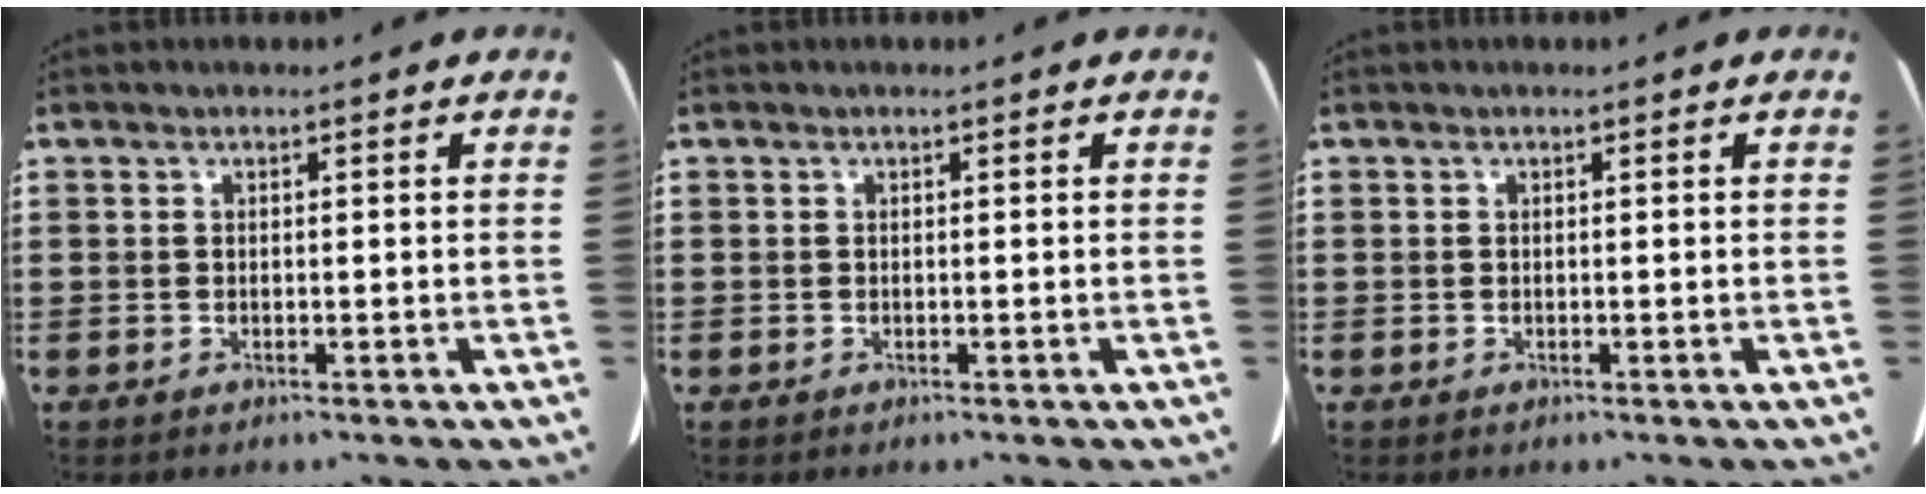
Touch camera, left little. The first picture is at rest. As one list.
[{"total": 0.0}, {"total": 0.0}]